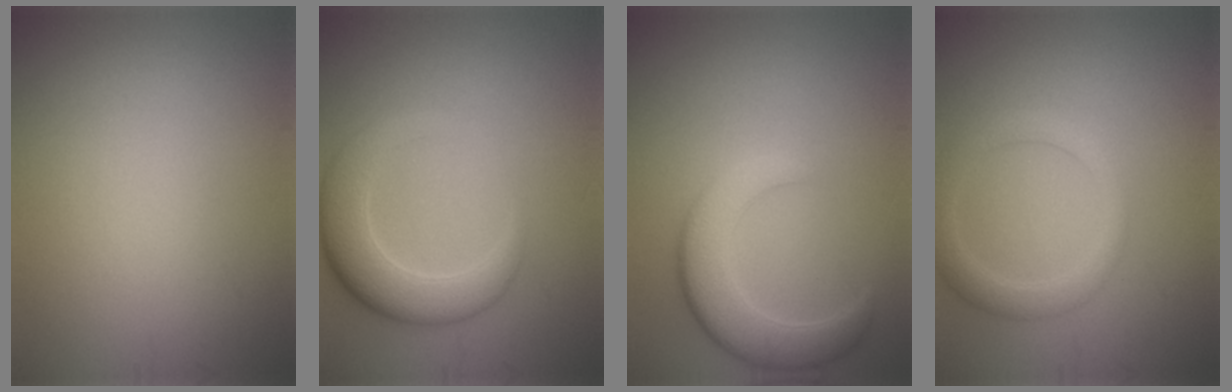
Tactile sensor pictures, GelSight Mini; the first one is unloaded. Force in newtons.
{"total": 5.2, "press": 5.2, "slide": 0.3}
{"total": 5.2, "press": 5.1, "slide": 0.6}
{"total": 2.9, "press": 2.9, "slide": 0.1}